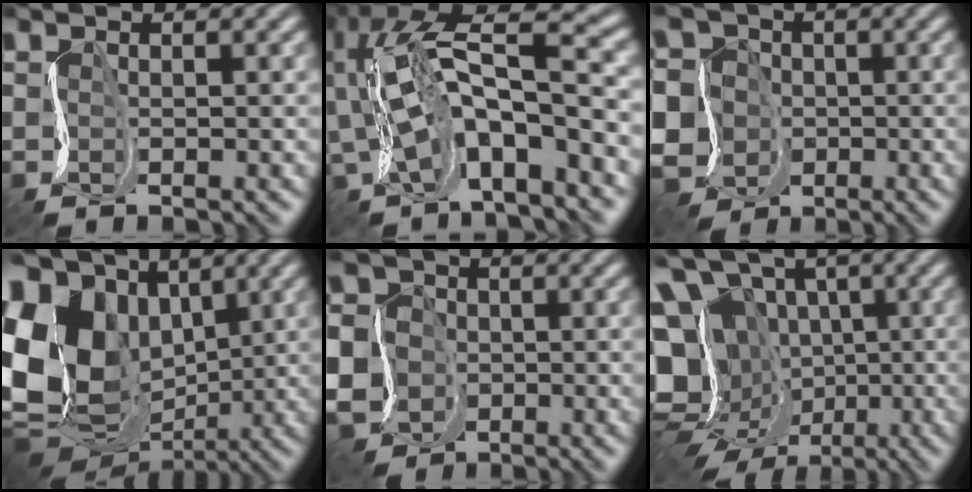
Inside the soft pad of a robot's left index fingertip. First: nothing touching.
{"total": 10.3, "force": [-3.4, 4.3, 8.7], "torque": [-0.147, -0.018, -0.057]}
{"total": 10.9, "force": [-5.5, 8.7, 3.5], "torque": [-0.070, -0.017, -0.128]}
{"total": 17.5, "force": [-0.9, 14.1, 10.3], "torque": [-0.220, -0.014, -0.016]}
{"total": 11.8, "force": [-6.2, 9.5, 3.2], "torque": [-0.068, -0.034, -0.140]}
{"total": 19.1, "force": [-5.3, 15.4, 10.0], "torque": [-0.166, 0.007, -0.116]}